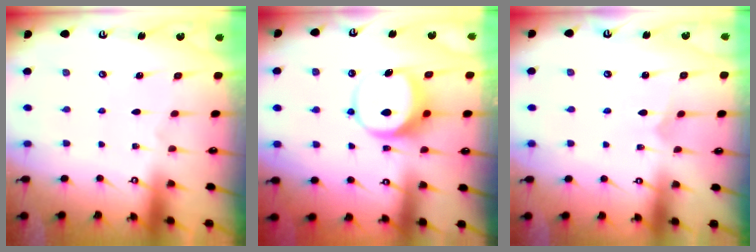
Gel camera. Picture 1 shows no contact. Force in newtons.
{"total": 8.4, "press": 8.2, "slide": 1.4}
{"total": 3.5, "press": 3.5, "slide": 0.3}